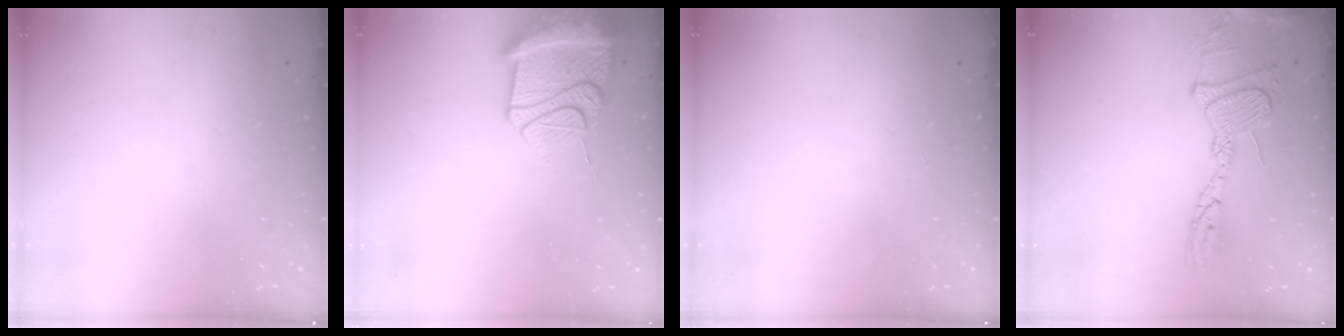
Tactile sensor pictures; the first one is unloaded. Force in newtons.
{"total": 15.3, "press": 15.2, "slide": 1.8}
{"total": 0.0}
{"total": 17.1, "press": 17.1, "slide": 1.5}